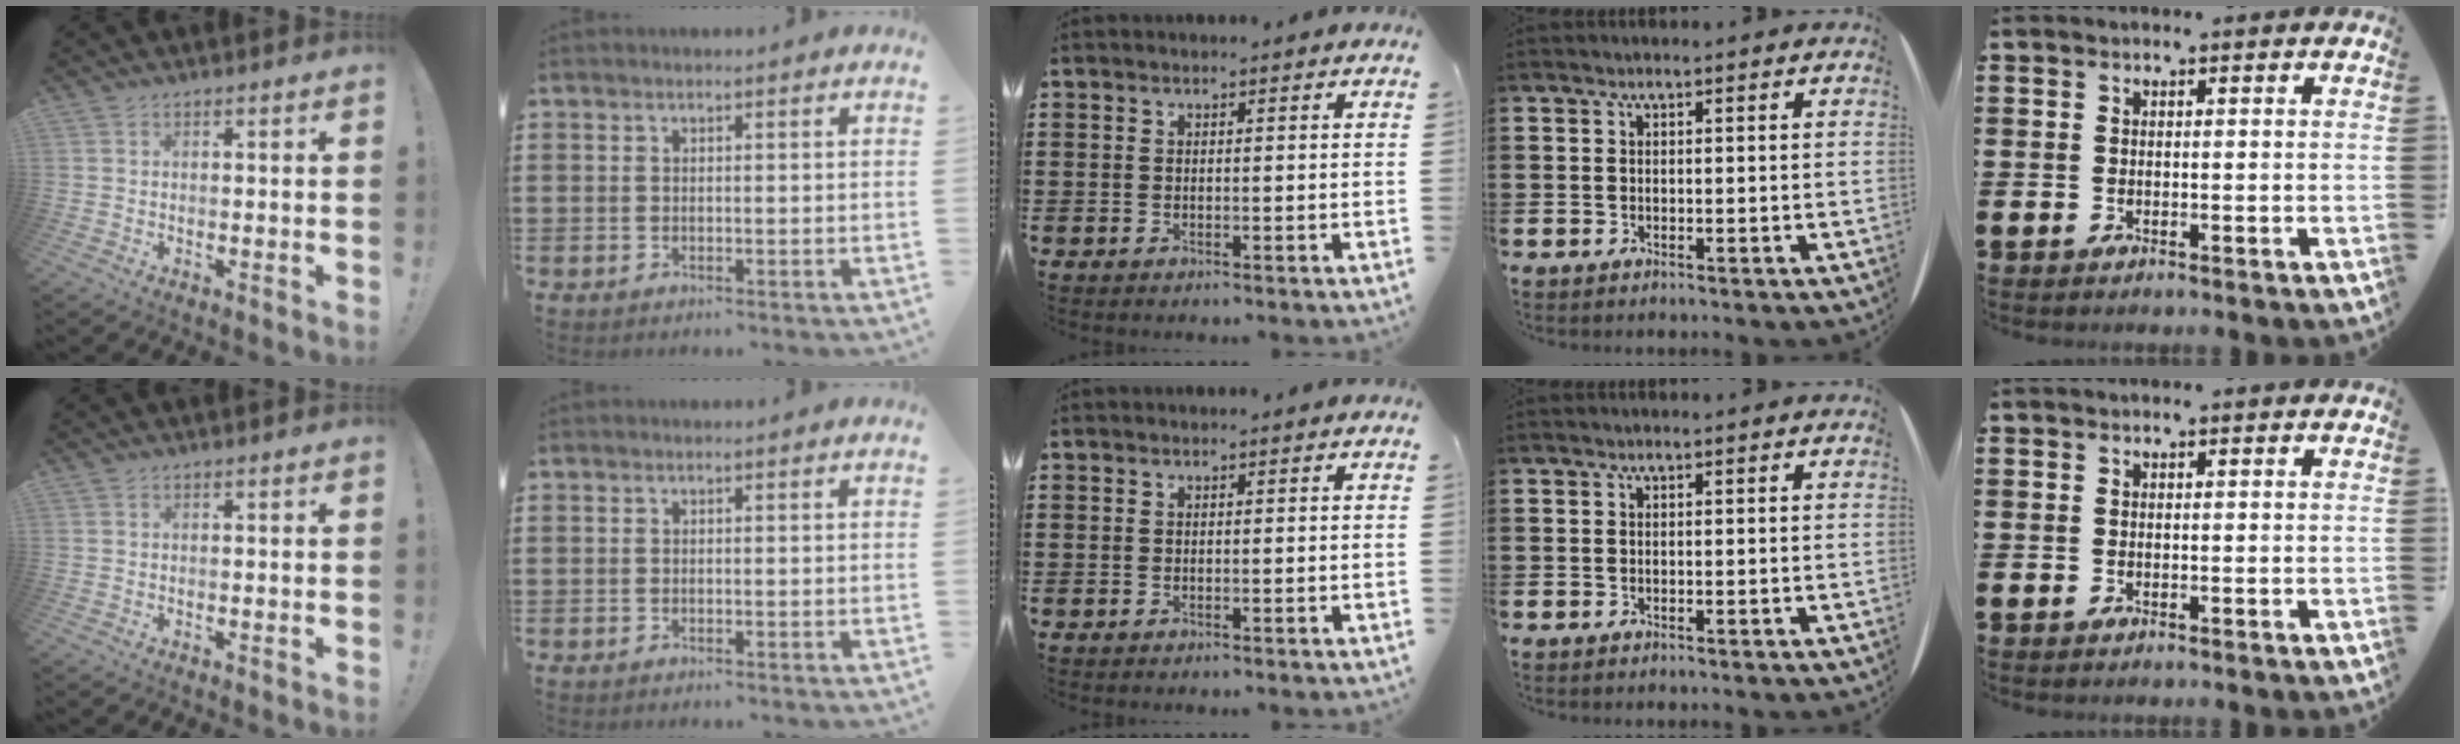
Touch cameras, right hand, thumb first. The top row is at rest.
{}